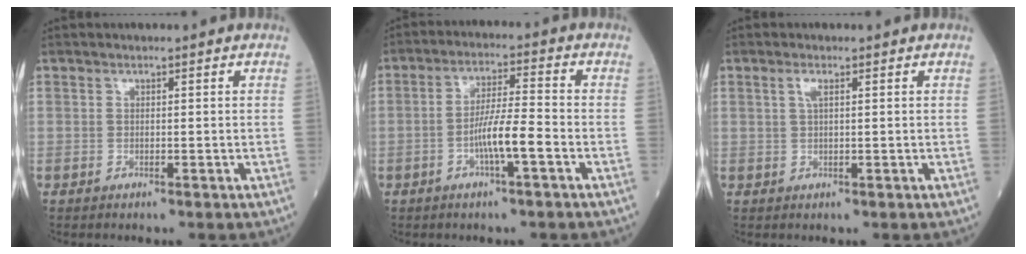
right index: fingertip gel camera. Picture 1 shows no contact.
{"total": 6.5, "force": [-2.5, 0.2, 6.0], "torque": [-0.118, 0.005, -0.045]}
{"total": 1.5, "force": [0.6, 0.3, 1.3], "torque": [-0.033, 0.003, 0.012]}